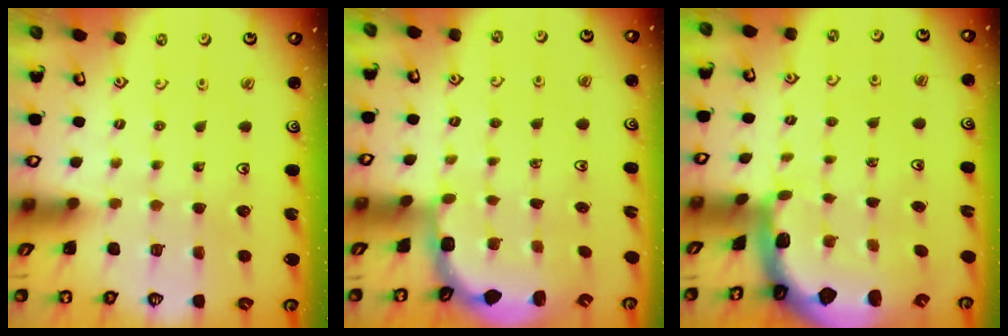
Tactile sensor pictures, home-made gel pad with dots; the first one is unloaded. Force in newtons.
{"total": 2.9, "press": 2.5, "slide": 1.4}
{"total": 1.9, "press": 1.9, "slide": 0.4}